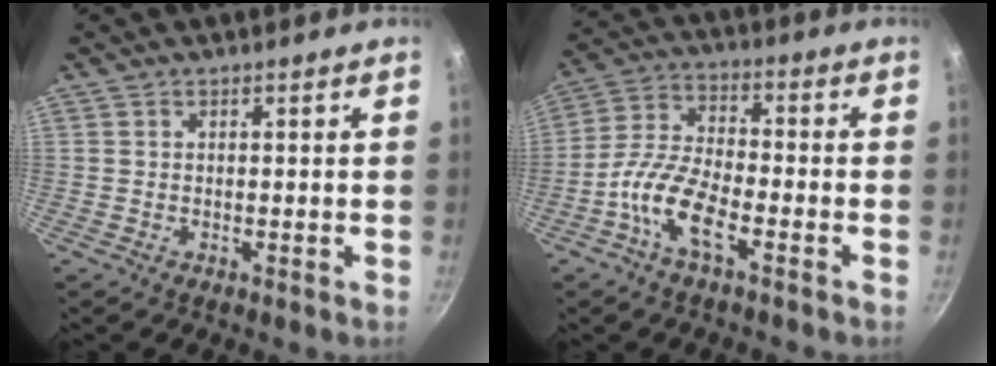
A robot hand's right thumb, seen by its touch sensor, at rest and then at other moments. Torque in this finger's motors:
{"motor_torque": [1.55, 1.11, 0.91, -1.23, 0.09]}